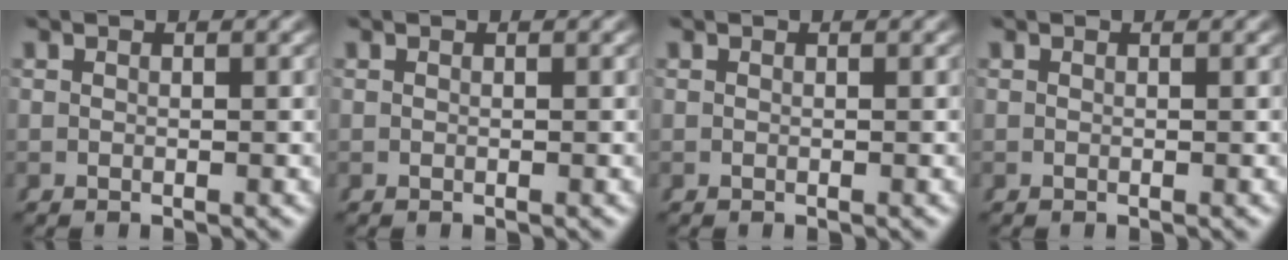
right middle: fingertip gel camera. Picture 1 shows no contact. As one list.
[{"total": 0.0}, {"total": 0.0}, {"total": 0.0}]